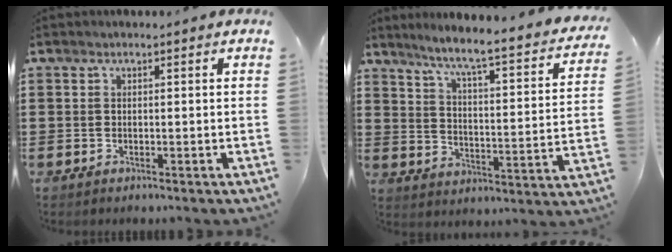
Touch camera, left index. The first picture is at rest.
{"total": 5.5, "force": [4.6, -0.7, 2.9], "torque": [-0.079, -0.045, 0.062]}